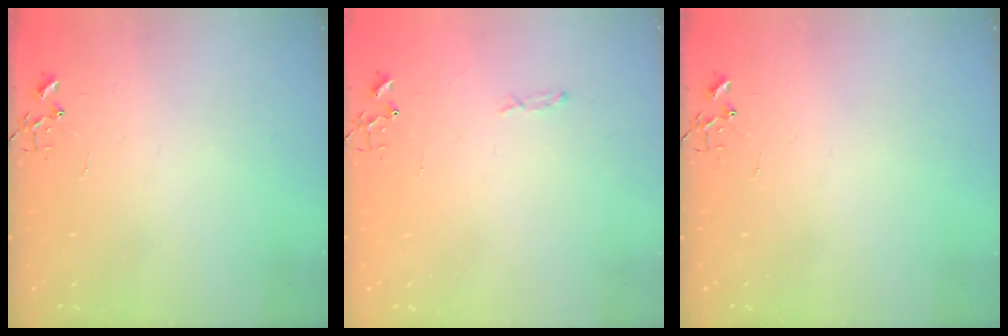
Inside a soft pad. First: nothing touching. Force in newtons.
{"total": 3.4, "press": 3.4, "slide": 0.5}
{"total": 0.0}